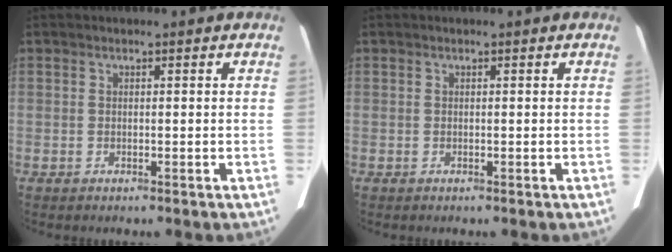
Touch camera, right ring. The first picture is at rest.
{"total": 0.0}